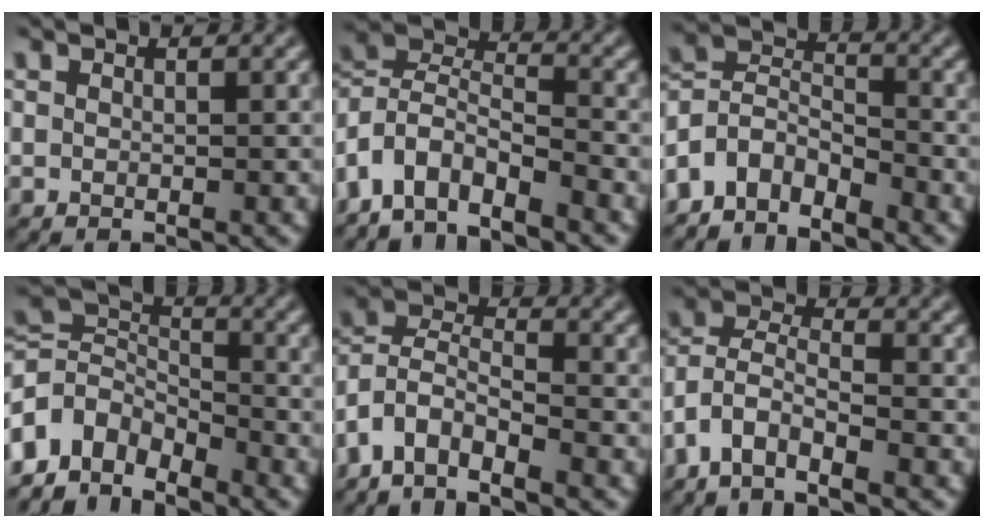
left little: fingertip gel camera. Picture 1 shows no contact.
{"total": 6.1, "force": [-4.8, 2.3, 3.1], "torque": [-0.054, 0.006, -0.102]}
{"total": 4.8, "force": [-3.9, 2.2, 1.8], "torque": [-0.035, 0.005, -0.085]}
{"total": 5.9, "force": [-4.2, 3.4, 2.5], "torque": [-0.048, 0.005, -0.095]}
{"total": 5.4, "force": [-4.0, 2.1, 2.9], "torque": [-0.055, 0.007, -0.088]}
{"total": 4.9, "force": [-3.4, 1.7, 3.0], "torque": [-0.062, 0.007, -0.077]}